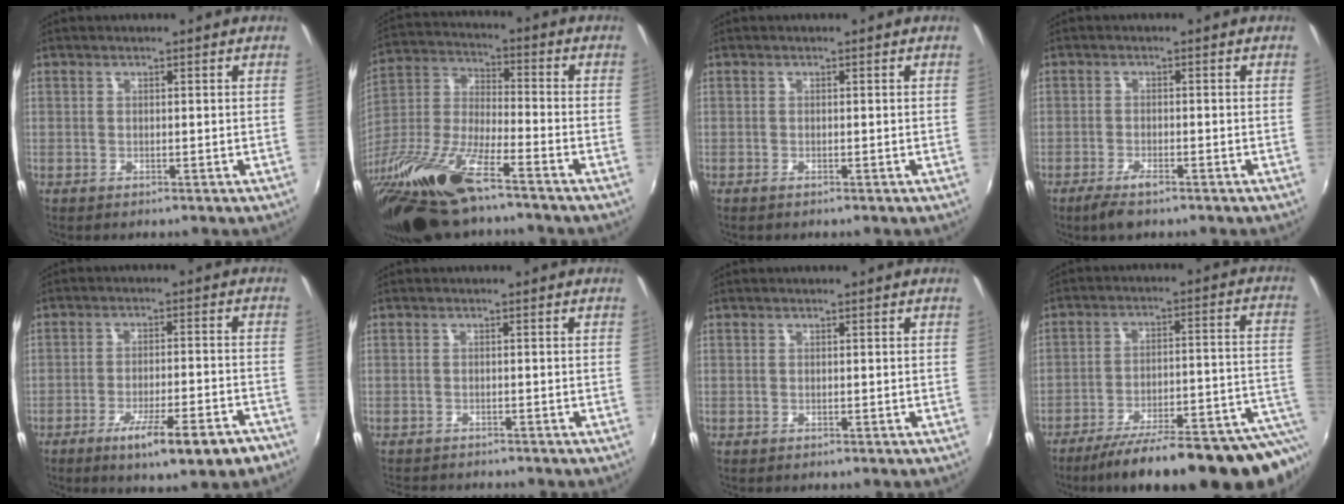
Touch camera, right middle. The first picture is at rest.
{"total": 21.8, "force": [-15.4, 4.9, 14.5], "torque": [-0.300, -0.030, -0.295]}
{"total": 0.7, "force": [-0.5, 0.1, 0.4], "torque": [-0.009, -0.003, -0.011]}
{"total": 3.9, "force": [-2.8, 1.1, 2.6], "torque": [-0.064, -0.009, -0.053]}
{"total": 11.4, "force": [-7.4, 1.6, 8.5], "torque": [-0.146, -0.026, -0.106]}
{"total": 3.9, "force": [-3.7, 0.6, 1.0], "torque": [-0.030, -0.016, -0.062]}
{"total": 0.0}
{"total": 24.1, "force": [-18.2, 3.0, 15.5], "torque": [-0.196, -0.044, -0.253]}